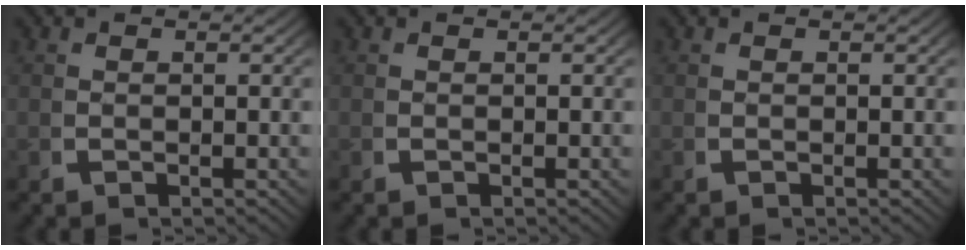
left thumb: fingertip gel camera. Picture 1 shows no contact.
{"total": 0.0}
{"total": 0.0}